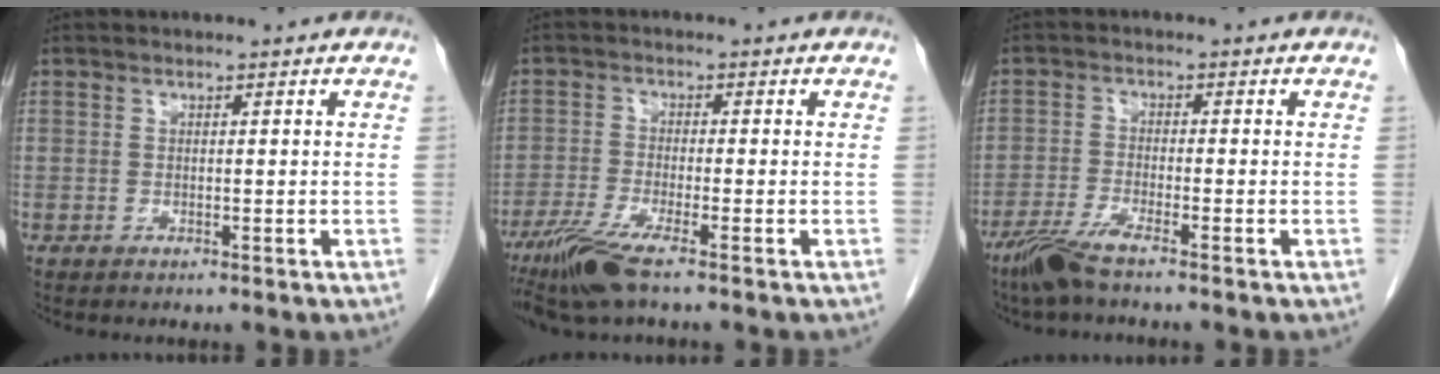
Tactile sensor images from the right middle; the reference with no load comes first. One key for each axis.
{"total": 6.4, "fx": -4.5, "fy": 0.0, "fz": 4.6, "tx": -0.095, "ty": -0.021, "tz": -0.089}
{"total": 4.7, "fx": -3.6, "fy": 0.0, "fz": 3.0, "tx": -0.070, "ty": -0.015, "tz": -0.077}